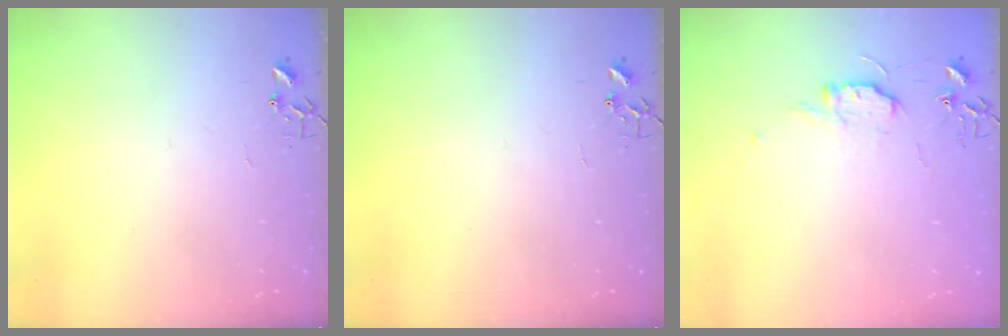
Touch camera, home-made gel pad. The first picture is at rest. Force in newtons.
{"total": 0.0}
{"total": 7.3, "press": 7.3, "slide": 0.7}